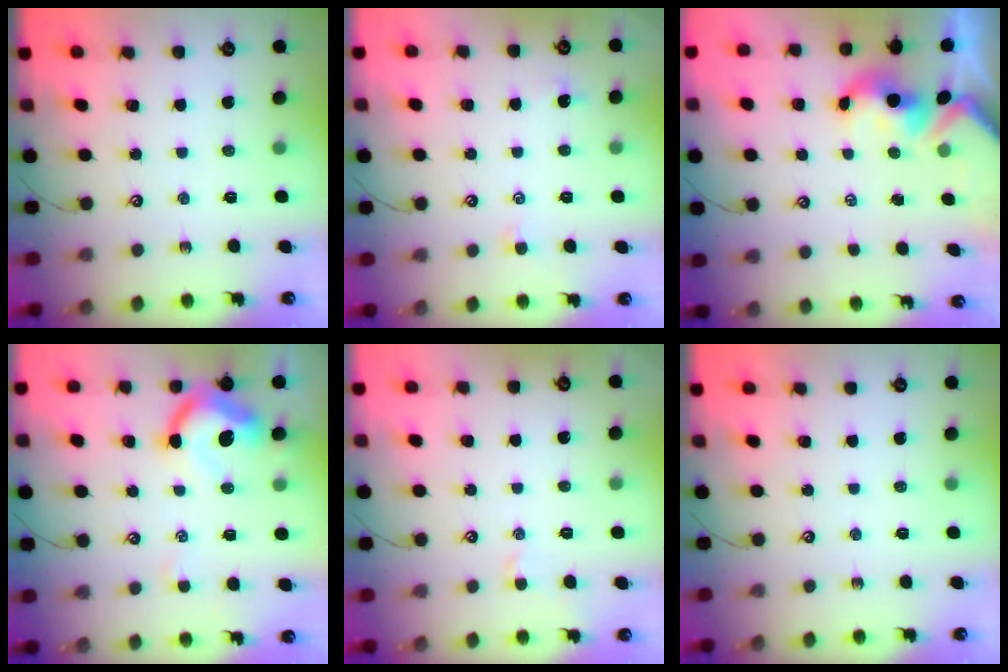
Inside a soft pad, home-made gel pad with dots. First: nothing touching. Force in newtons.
{"total": 0.6, "press": 0.5, "slide": 0.4}
{"total": 2.2, "press": 2.1, "slide": 0.7}
{"total": 6.5, "press": 6.4, "slide": 1.2}
{"total": 0.0}
{"total": 0.0}